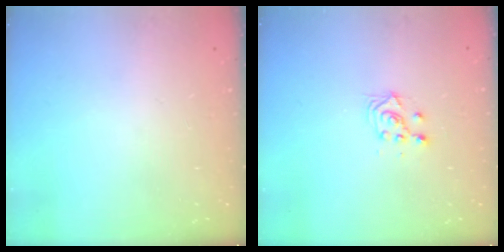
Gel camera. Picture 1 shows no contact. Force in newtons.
{"total": 4.6, "press": 4.5, "slide": 0.6}